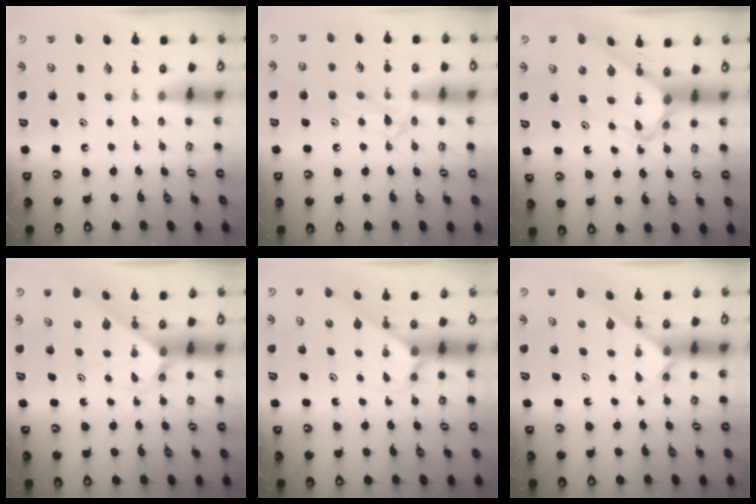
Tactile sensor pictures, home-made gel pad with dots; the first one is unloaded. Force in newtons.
{"total": 11.8, "press": 11.7, "slide": 0.9}
{"total": 5.1, "press": 5.0, "slide": 0.6}
{"total": 2.1, "press": 2.1, "slide": 0.2}
{"total": 2.4, "press": 2.4, "slide": 0.2}
{"total": 2.5, "press": 2.5, "slide": 0.2}